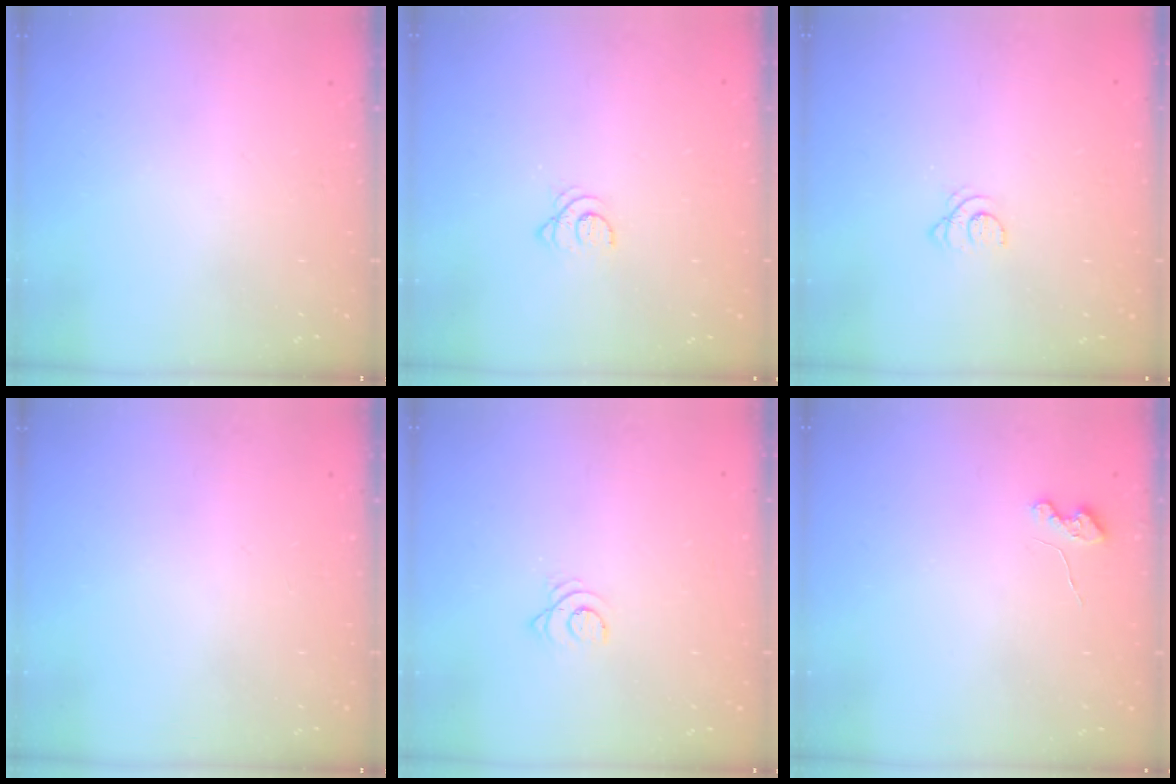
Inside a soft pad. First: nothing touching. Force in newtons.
{"total": 2.9, "press": 2.9, "slide": 0.4}
{"total": 2.0, "press": 2.0, "slide": 0.2}
{"total": 0.0}
{"total": 2.3, "press": 2.3, "slide": 0.3}
{"total": 3.6, "press": 3.6, "slide": 0.5}